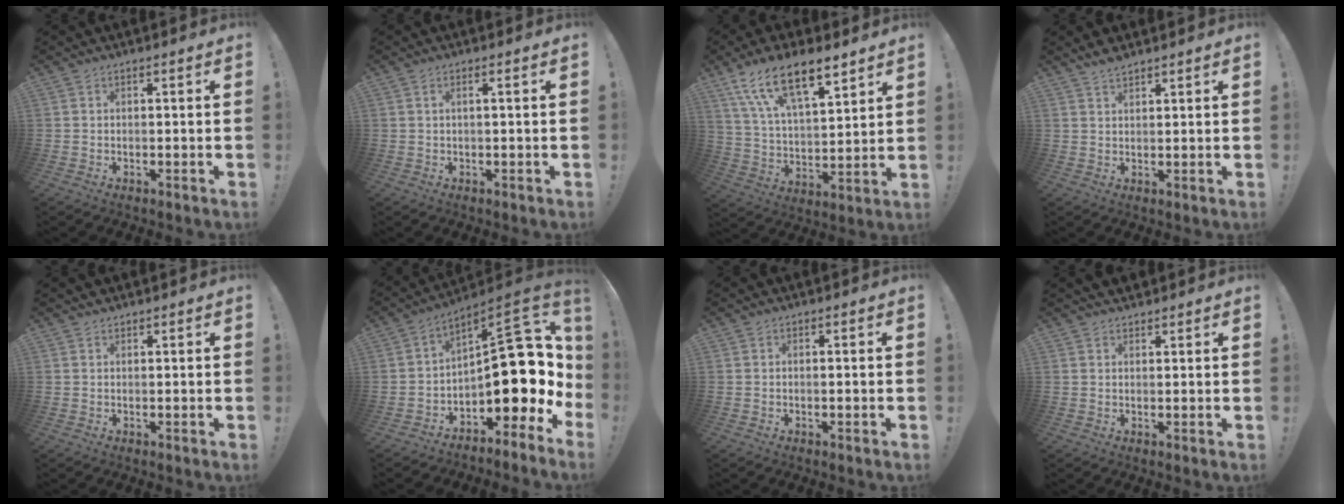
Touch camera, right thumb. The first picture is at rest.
{"total": 1.4, "force": [0.1, -0.2, 1.3], "torque": [-0.025, -0.001, 0.001]}
{"total": 15.9, "force": [10.9, 5.8, 10.1], "torque": [-0.175, -0.068, 0.195]}
{"total": 3.5, "force": [3.2, 0.9, 1.2], "torque": [-0.018, -0.018, 0.059]}
{"total": 0.8, "force": [0.8, 0.0, 0.0], "torque": [0.001, -0.001, 0.015]}
{"total": 18.7, "force": [0.3, 9.9, 15.8], "torque": [-0.190, -0.017, 0.014]}
{"total": 0.5, "force": [-0.1, 0.0, 0.5], "torque": [-0.001, -0.003, -0.003]}
{"total": 2.2, "force": [1.9, 1.0, 0.3], "torque": [0.001, -0.010, 0.035]}